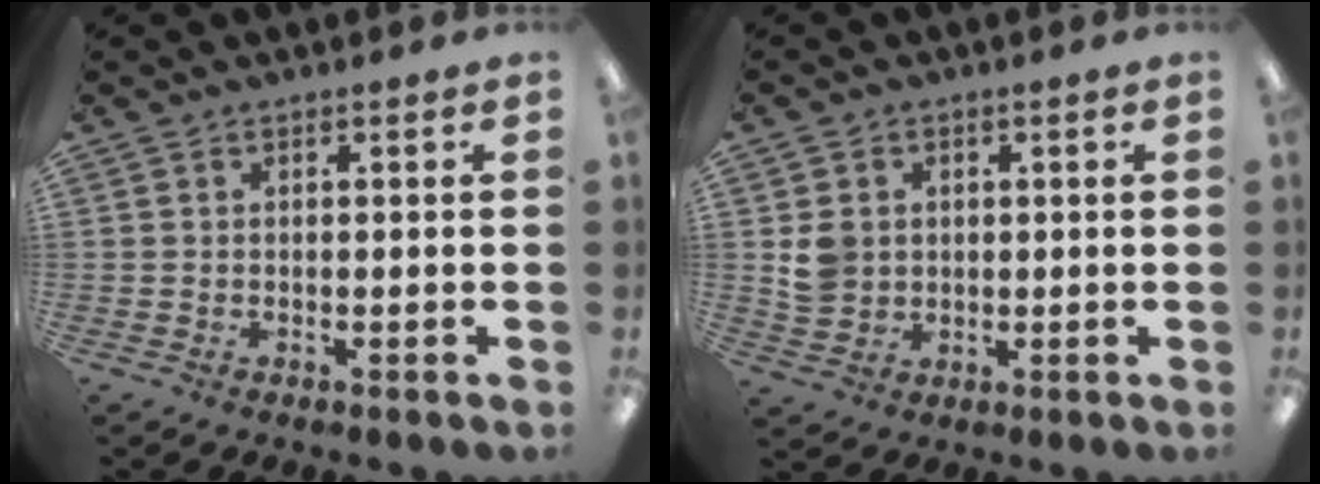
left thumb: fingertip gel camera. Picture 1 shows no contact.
{"total": 4.8, "force": [0.9, 4.4, 1.8], "torque": [-0.026, 0.003, 0.016]}